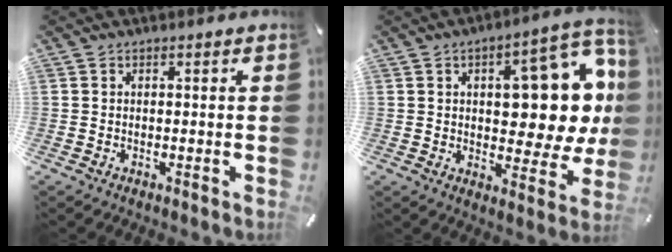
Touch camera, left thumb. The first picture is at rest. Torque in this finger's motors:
{"motor_torque": [2.49, 2.52, 1.04, 0.36, 0.15]}